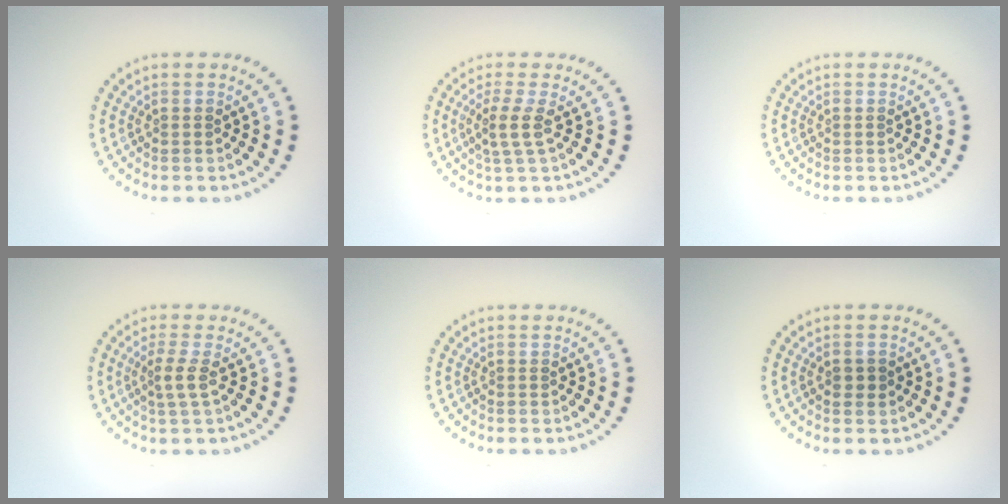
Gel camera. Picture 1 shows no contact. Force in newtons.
{"total": 2.2, "press": 1.6, "slide": 1.5}
{"total": 0.0}
{"total": 1.8, "press": 1.4, "slide": 1.2}
{"total": 0.0}
{"total": 1.3, "press": 1.3, "slide": 0.3}